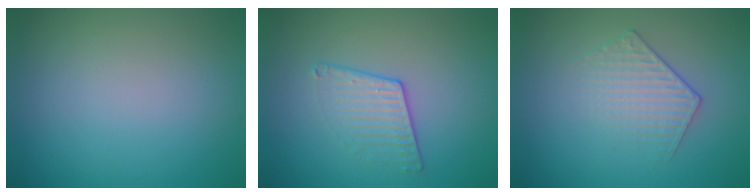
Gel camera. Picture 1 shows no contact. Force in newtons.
{"total": 2.0, "press": 1.5, "slide": 1.3}
{"total": 1.9, "press": 1.4, "slide": 1.3}